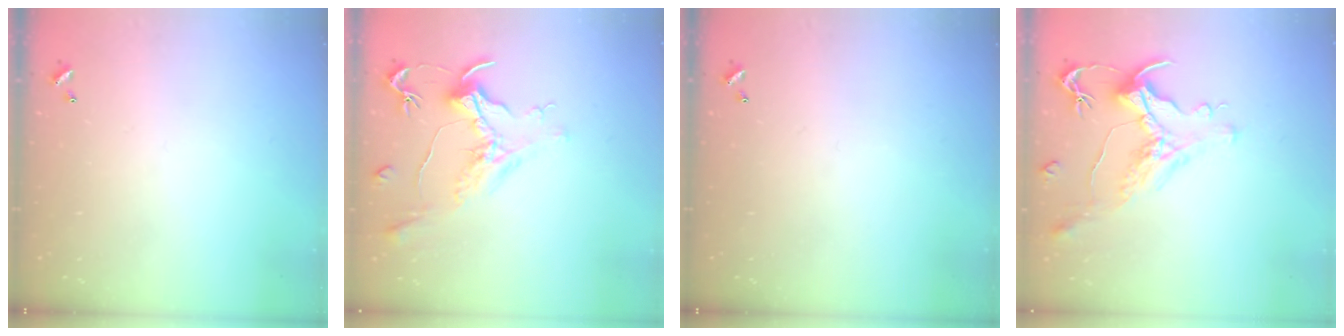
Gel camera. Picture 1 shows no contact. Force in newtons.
{"total": 1.5, "press": 1.2, "slide": 0.9}
{"total": 0.0}
{"total": 1.6, "press": 1.0, "slide": 1.3}